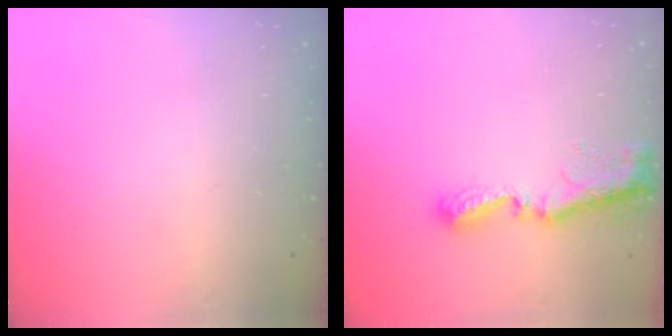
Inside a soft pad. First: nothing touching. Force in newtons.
{"total": 9.9, "press": 9.9, "slide": 0.7}